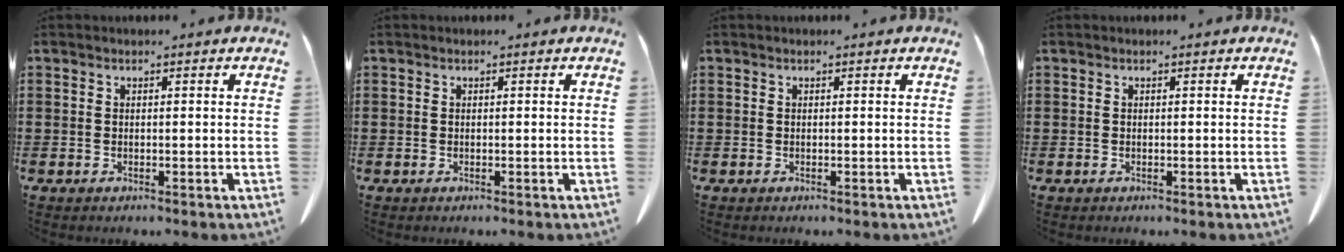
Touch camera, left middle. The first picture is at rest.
{"total": 0.0}
{"total": 0.0}
{"total": 0.0}